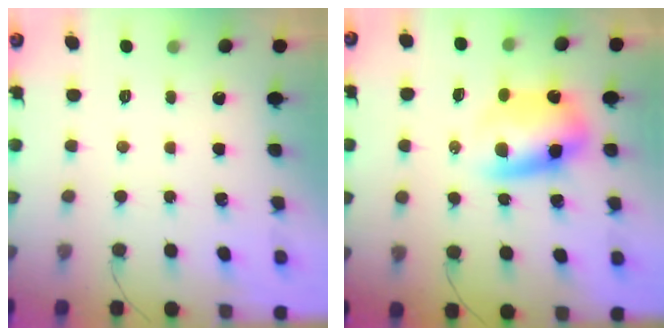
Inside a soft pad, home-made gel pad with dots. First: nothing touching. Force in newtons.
{"total": 8.8, "press": 8.5, "slide": 2.5}